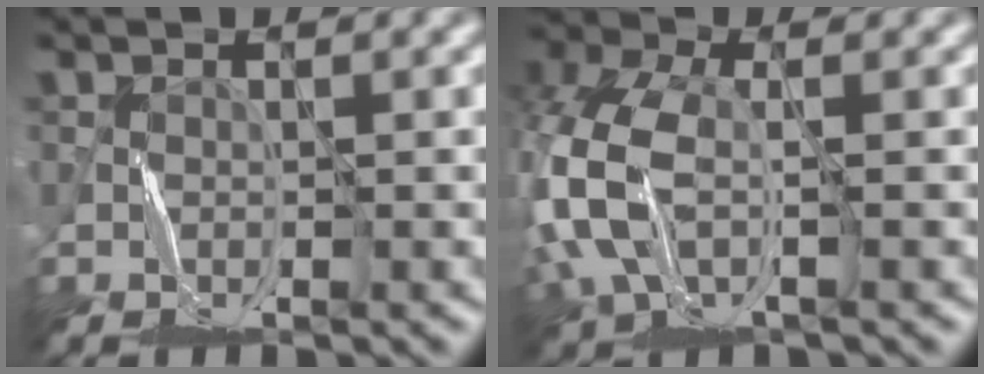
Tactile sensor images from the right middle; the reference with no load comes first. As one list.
[{"total": 8.0, "force": [-1.4, 4.8, 6.2], "torque": [-0.178, 0.000, -0.038]}]